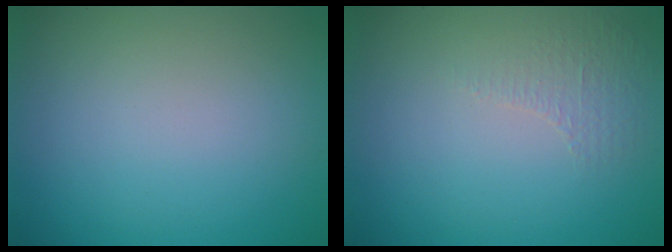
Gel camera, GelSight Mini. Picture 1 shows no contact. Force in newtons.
{"total": 0.9, "press": 0.5, "slide": 0.8}